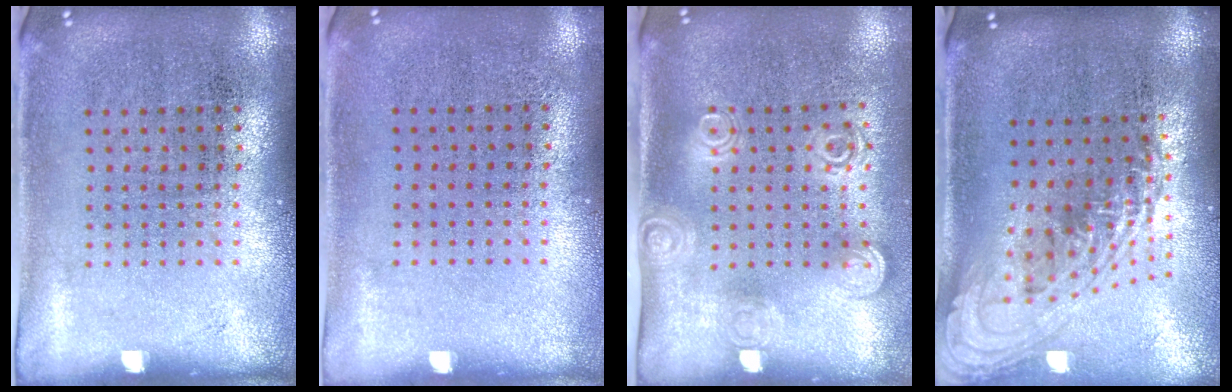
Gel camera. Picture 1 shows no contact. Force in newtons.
{"total": 0.0}
{"total": 1.7, "press": 1.3, "slide": 1.1}
{"total": 2.2, "press": 1.6, "slide": 1.5}